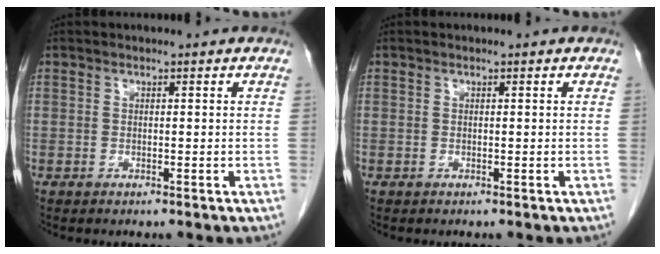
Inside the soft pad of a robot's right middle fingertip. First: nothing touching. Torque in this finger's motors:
{"motor_torque": [-0.25, 0.25, -0.01, 0.00]}